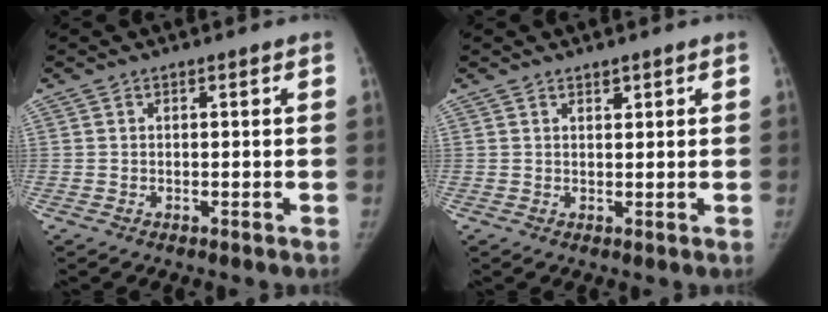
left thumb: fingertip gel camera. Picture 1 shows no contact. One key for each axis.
{"total": 1.2, "fx": 1.0, "fy": 0.6, "fz": 0.5, "tx": 0.000, "ty": -0.007, "tz": 0.015}